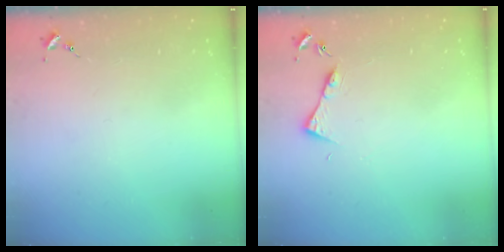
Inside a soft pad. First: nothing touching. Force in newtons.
{"total": 6.1, "press": 6.0, "slide": 0.8}